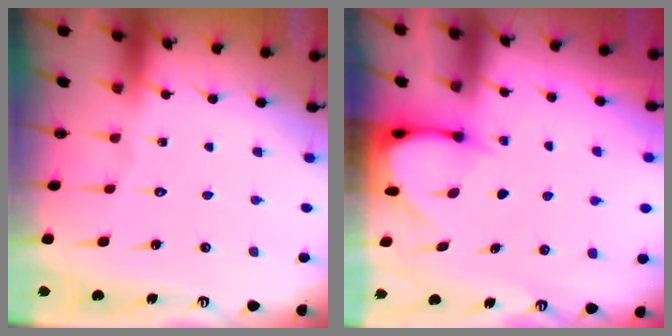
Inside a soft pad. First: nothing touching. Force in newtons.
{"total": 3.4, "press": 3.4, "slide": 0.4}